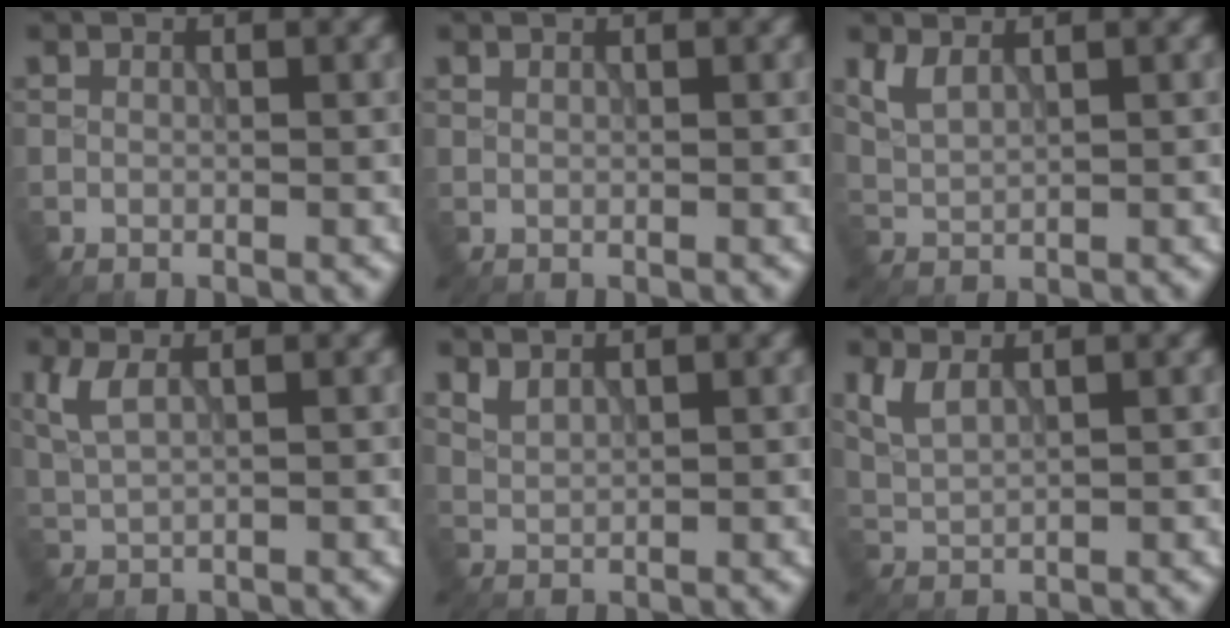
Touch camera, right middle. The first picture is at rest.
{"total": 0.0}
{"total": 2.3, "force": [1.5, 1.0, 1.5], "torque": [-0.039, -0.002, 0.037]}
{"total": 2.9, "force": [1.3, 1.1, 2.3], "torque": [-0.060, 0.003, 0.033]}
{"total": 1.6, "force": [1.4, 0.3, 0.7], "torque": [-0.018, -0.001, 0.035]}
{"total": 2.6, "force": [1.6, 0.9, 1.8], "torque": [-0.049, 0.000, 0.042]}